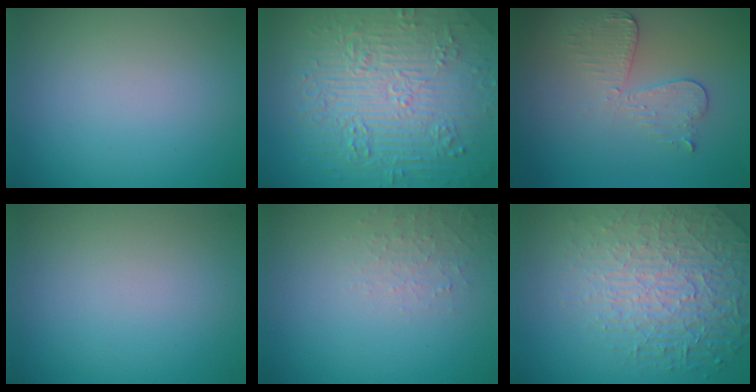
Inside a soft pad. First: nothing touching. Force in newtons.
{"total": 11.1, "press": 7.4, "slide": 8.3}
{"total": 2.9, "press": 2.6, "slide": 1.4}
{"total": 0.0}
{"total": 1.8, "press": 1.8, "slide": 0.4}
{"total": 8.1, "press": 5.6, "slide": 5.8}